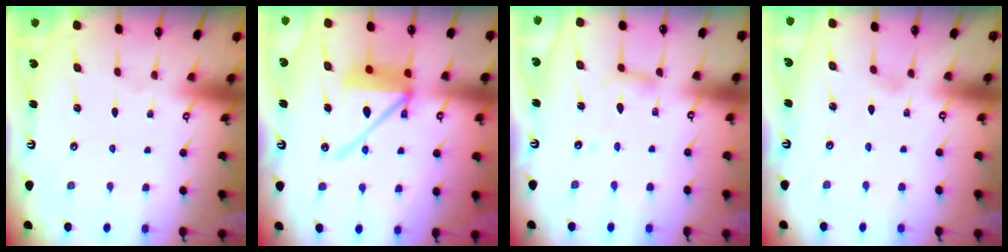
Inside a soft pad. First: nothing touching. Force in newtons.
{"total": 12.9, "press": 12.8, "slide": 2.0}
{"total": 6.5, "press": 6.5, "slide": 0.6}
{"total": 1.9, "press": 1.9, "slide": 0.2}